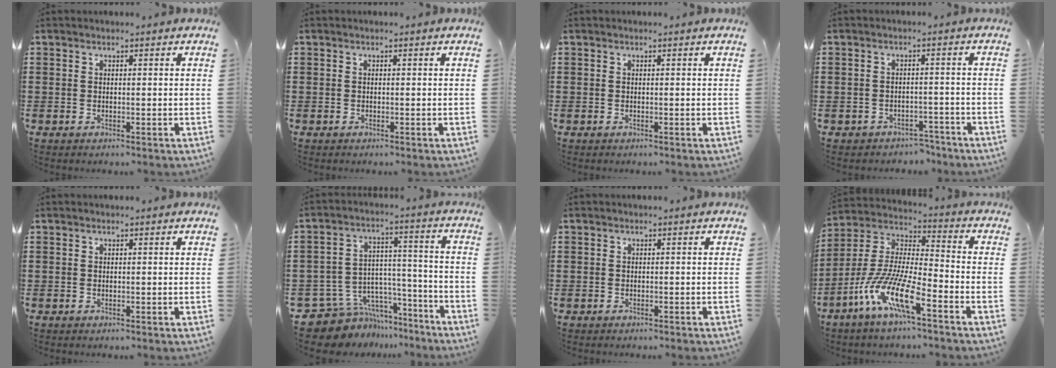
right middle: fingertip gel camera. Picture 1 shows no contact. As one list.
[{"total": 0.0}, {"total": 0.0}, {"total": 2.6, "force": [-2.5, 0.7, -0.2], "torque": [-0.005, 0.002, -0.056]}, {"total": 0.0}, {"total": 9.1, "force": [-7.3, 5.1, 1.4], "torque": [-0.039, 0.013, -0.135]}, {"total": 0.8, "force": [-0.6, 0.6, 0.0], "torque": [0.000, 0.003, -0.015]}, {"total": 11.7, "force": [-8.0, 1.9, 8.4], "torque": [-0.201, -0.020, -0.167]}]